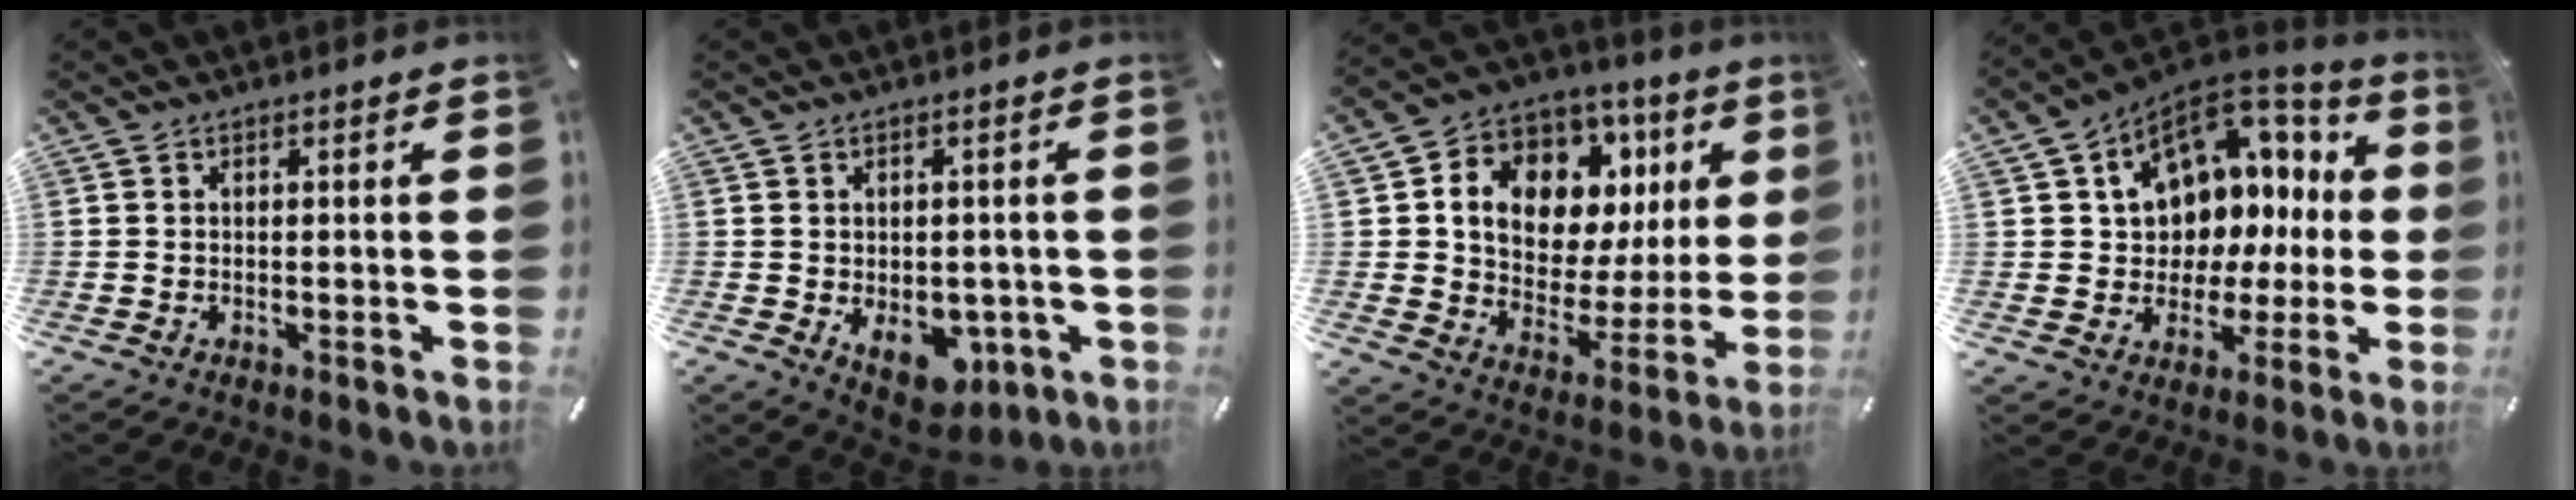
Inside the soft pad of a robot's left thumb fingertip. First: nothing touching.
{"total": 8.0, "force": [-2.4, 5.7, 5.1], "torque": [-0.051, 0.001, -0.040]}
{"total": 13.2, "force": [5.7, 9.8, 6.9], "torque": [-0.116, -0.044, 0.106]}
{"total": 12.5, "force": [5.0, 9.9, 5.8], "torque": [-0.091, -0.045, 0.094]}